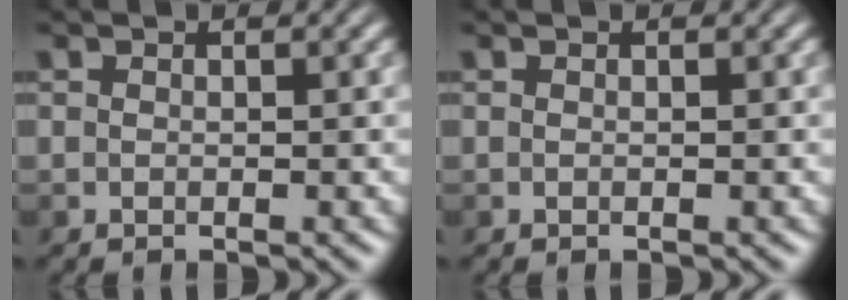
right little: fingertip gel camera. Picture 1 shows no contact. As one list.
[{"total": 0.0}]